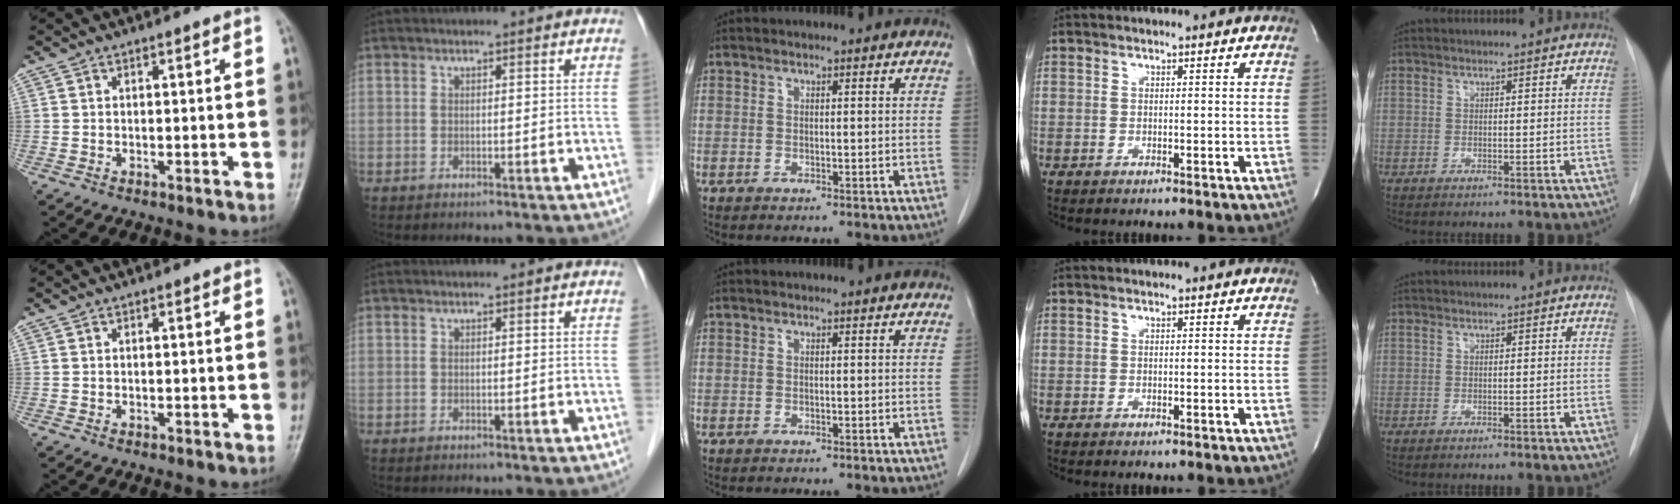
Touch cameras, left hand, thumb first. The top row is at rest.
{}